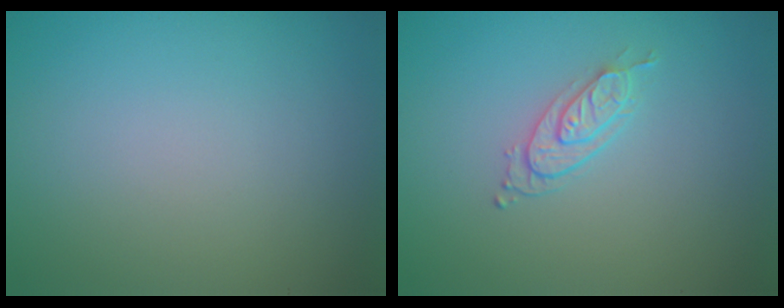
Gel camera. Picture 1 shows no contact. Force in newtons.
{"total": 2.0, "press": 1.4, "slide": 1.4}